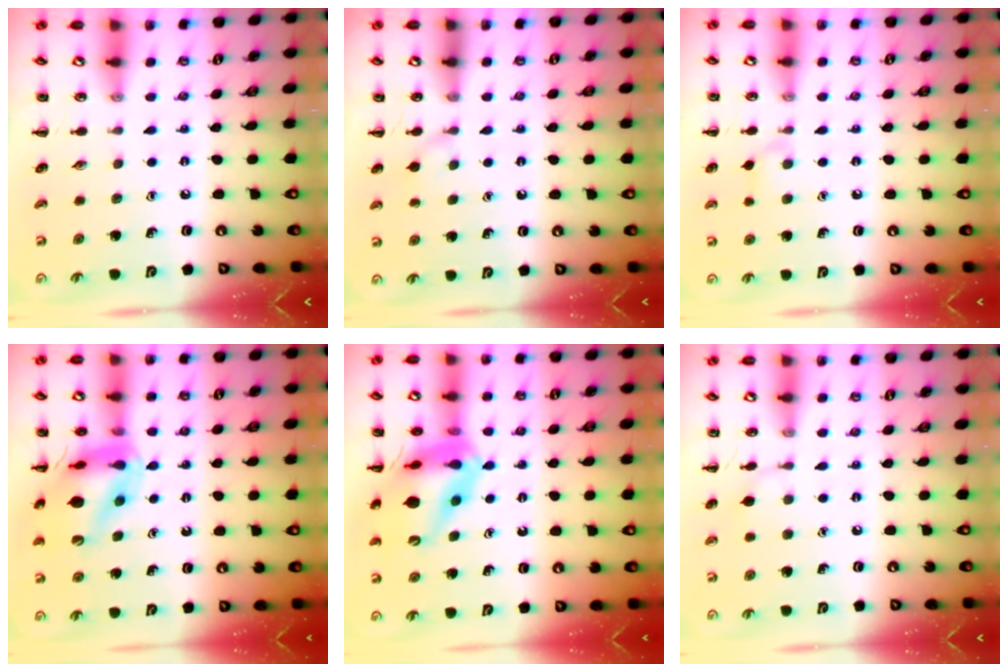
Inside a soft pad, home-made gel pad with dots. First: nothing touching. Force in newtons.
{"total": 5.4, "press": 5.1, "slide": 2.0}
{"total": 5.0, "press": 4.7, "slide": 1.7}
{"total": 15.7, "press": 15.6, "slide": 2.0}
{"total": 16.8, "press": 16.5, "slide": 3.5}
{"total": 5.2, "press": 4.8, "slide": 1.9}